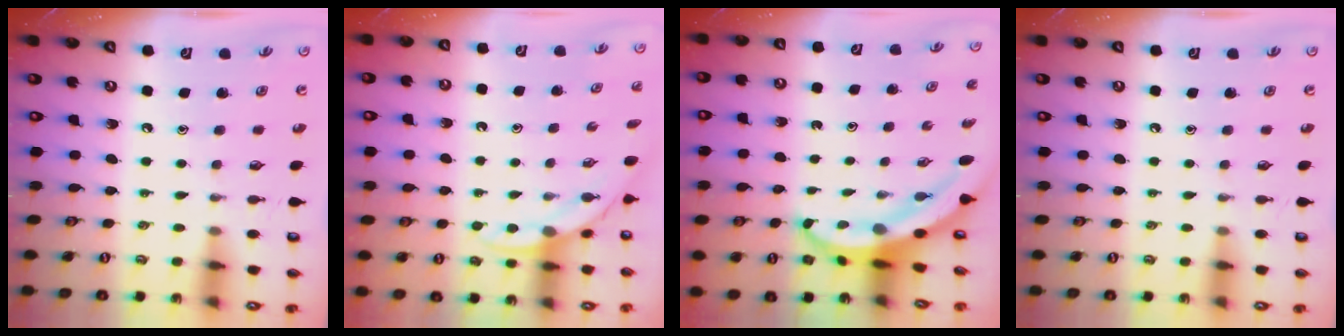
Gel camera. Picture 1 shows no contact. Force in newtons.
{"total": 5.4, "press": 5.4, "slide": 0.2}
{"total": 5.3, "press": 5.2, "slide": 0.7}
{"total": 0.0}